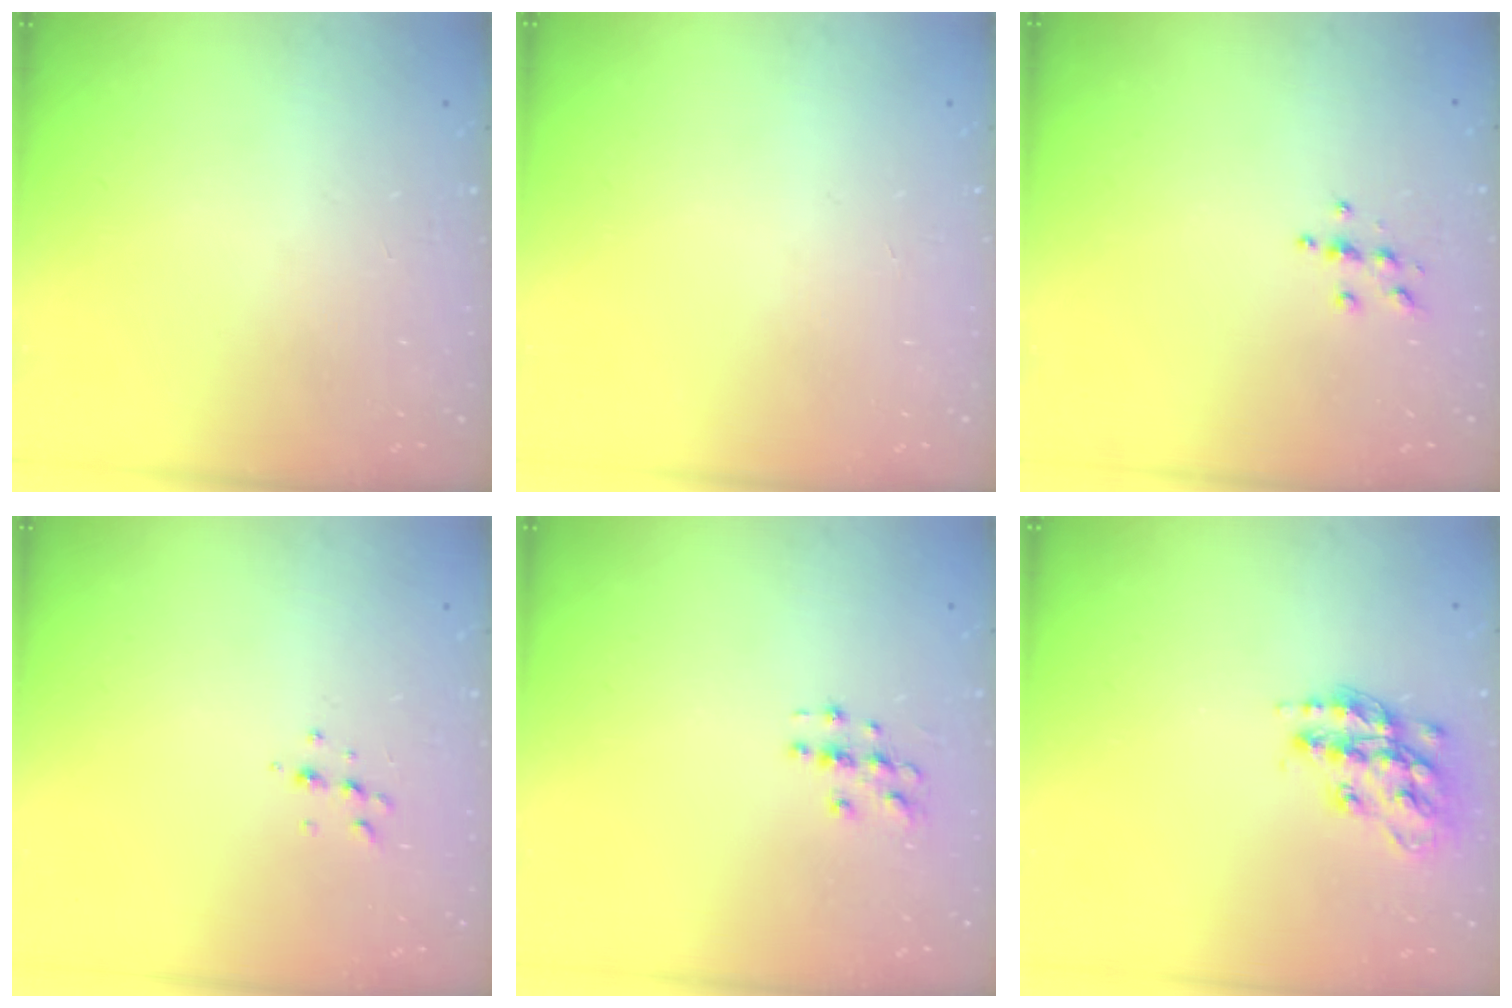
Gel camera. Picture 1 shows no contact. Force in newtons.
{"total": 0.0}
{"total": 3.8, "press": 3.8, "slide": 0.4}
{"total": 4.7, "press": 4.6, "slide": 0.9}
{"total": 3.0, "press": 3.0, "slide": 0.3}
{"total": 16.1, "press": 16.1, "slide": 1.0}